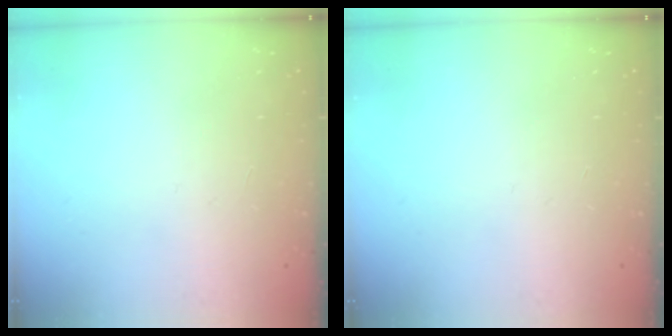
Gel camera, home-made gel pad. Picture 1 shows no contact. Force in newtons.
{"total": 0.0}